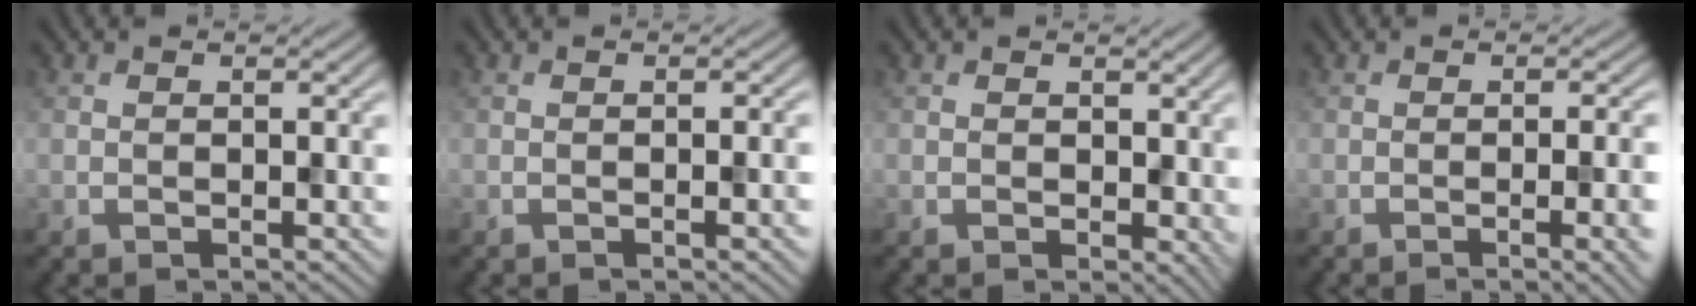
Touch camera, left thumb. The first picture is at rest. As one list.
[{"total": 1.9, "force": [-0.4, 0.4, 1.8], "torque": [-0.022, 0.003, -0.006]}, {"total": 2.0, "force": [0.5, 1.5, 1.3], "torque": [-0.025, -0.004, 0.009]}, {"total": 5.6, "force": [-1.3, 1.7, 5.2], "torque": [-0.057, -0.004, -0.009]}]